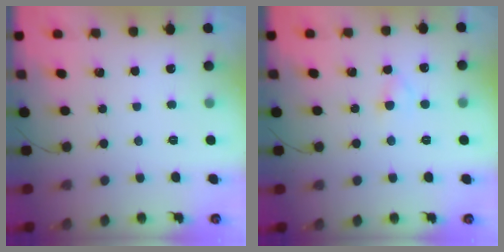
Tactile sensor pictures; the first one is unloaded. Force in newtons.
{"total": 3.0, "press": 2.7, "slide": 1.3}